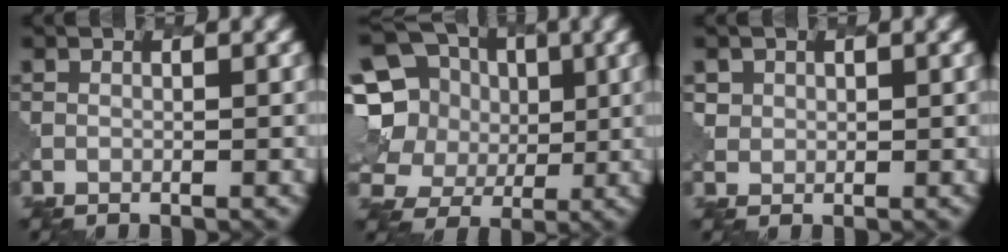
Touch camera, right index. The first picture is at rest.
{"total": 13.9, "force": [3.1, 12.4, 5.5], "torque": [-0.166, 0.033, 0.035]}
{"total": 1.5, "force": [0.8, 1.3, -0.3], "torque": [0.002, -0.004, 0.013]}